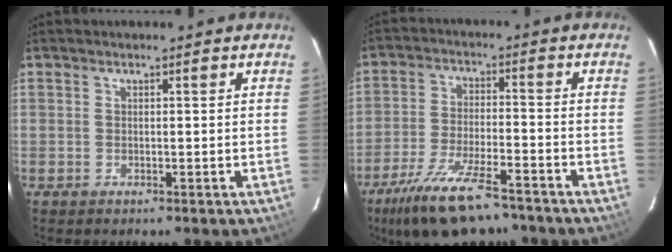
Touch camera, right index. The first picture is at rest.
{"total": 14.8, "force": [-11.2, 4.3, 8.6], "torque": [-0.188, -0.026, -0.194]}